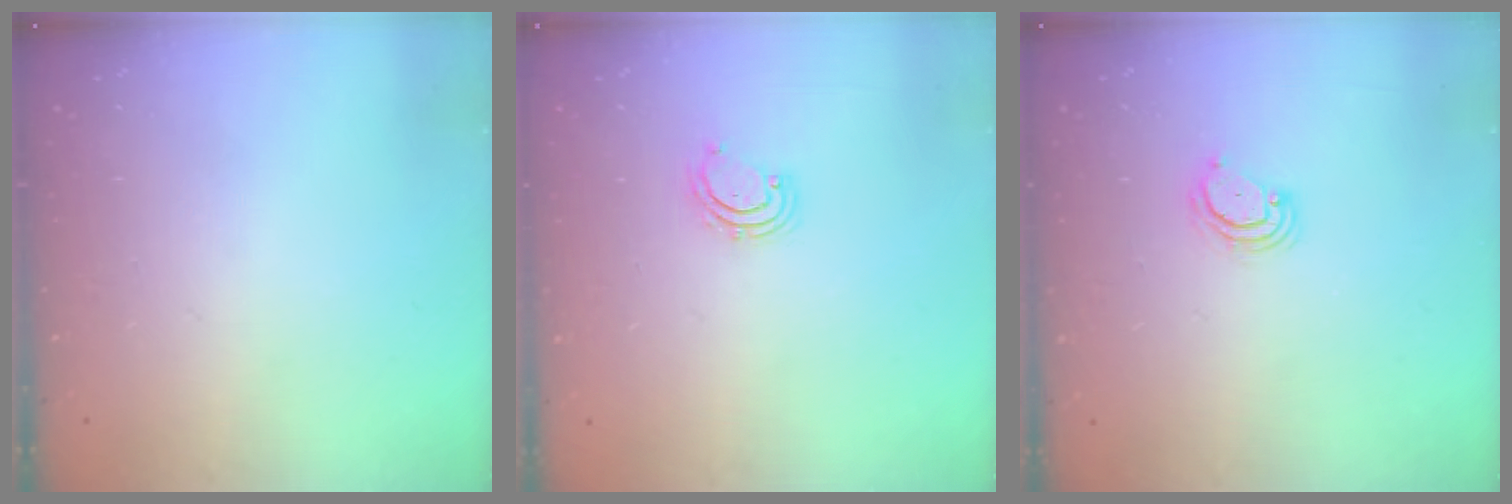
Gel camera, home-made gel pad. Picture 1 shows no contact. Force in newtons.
{"total": 2.9, "press": 2.9, "slide": 0.4}
{"total": 4.2, "press": 4.1, "slide": 0.3}